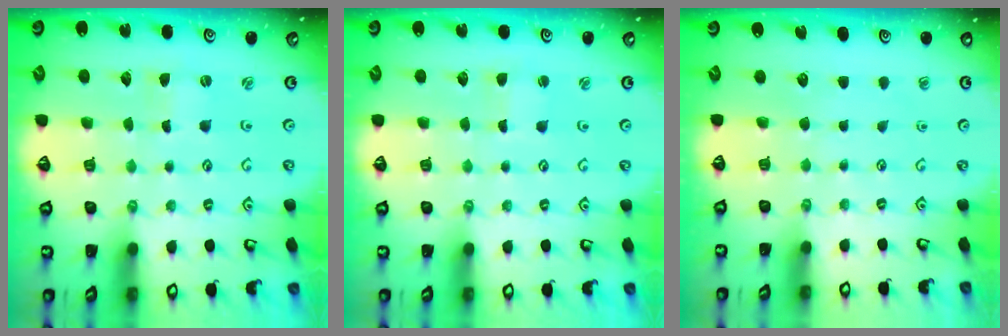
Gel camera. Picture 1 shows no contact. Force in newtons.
{"total": 2.0, "press": 2.0, "slide": 0.3}
{"total": 0.0}